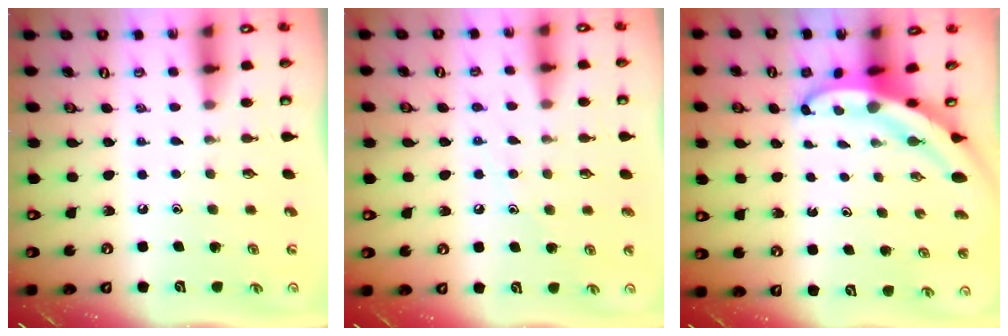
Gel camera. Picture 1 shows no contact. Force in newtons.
{"total": 7.0, "press": 7.0, "slide": 0.5}
{"total": 5.4, "press": 5.4, "slide": 0.5}